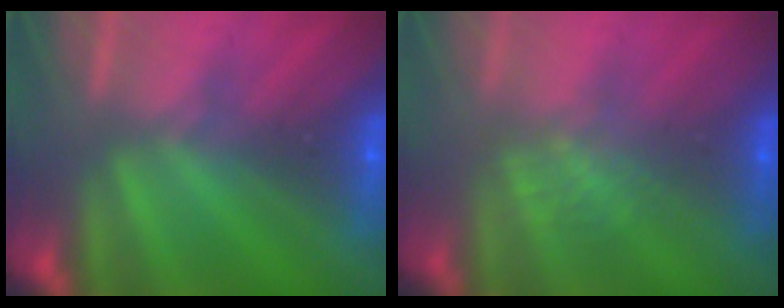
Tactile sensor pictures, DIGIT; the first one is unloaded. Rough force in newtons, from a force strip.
{"total": 1.0}